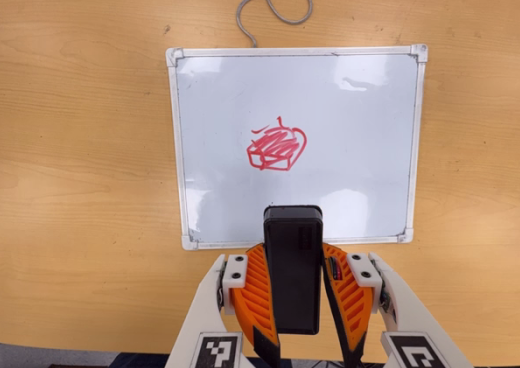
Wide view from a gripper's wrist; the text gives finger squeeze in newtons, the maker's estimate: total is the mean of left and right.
{"total": 9.7, "left": 8.2, "right": 11.2}